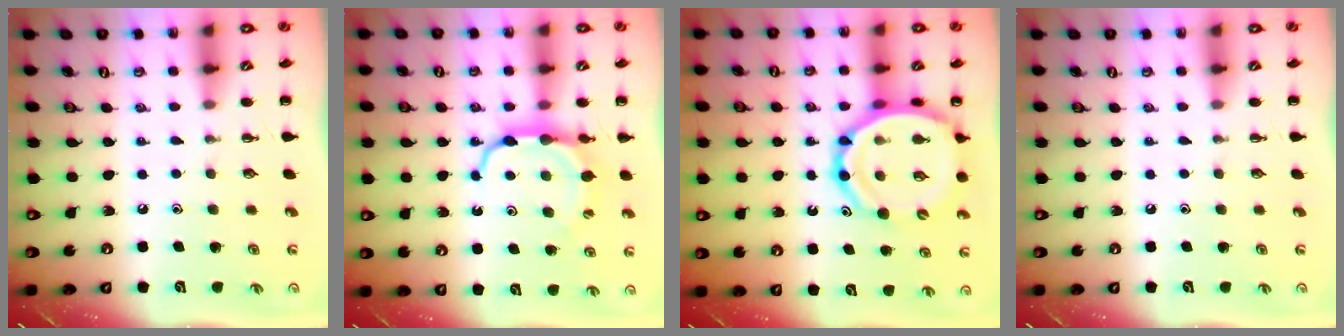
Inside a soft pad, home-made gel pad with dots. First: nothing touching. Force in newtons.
{"total": 8.6, "press": 8.5, "slide": 1.4}
{"total": 16.6, "press": 16.1, "slide": 4.1}
{"total": 0.0}